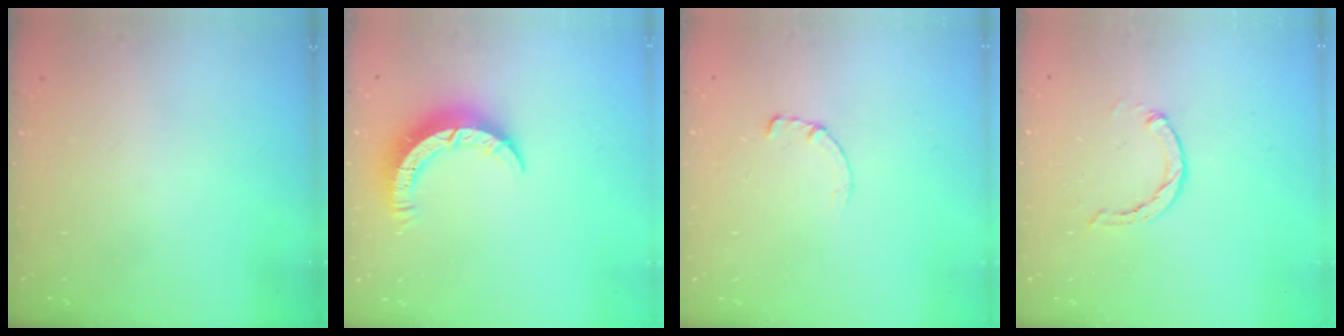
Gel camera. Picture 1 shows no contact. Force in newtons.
{"total": 7.1, "press": 7.1, "slide": 0.4}
{"total": 0.7, "press": 0.6, "slide": 0.2}
{"total": 2.7, "press": 2.7, "slide": 0.5}